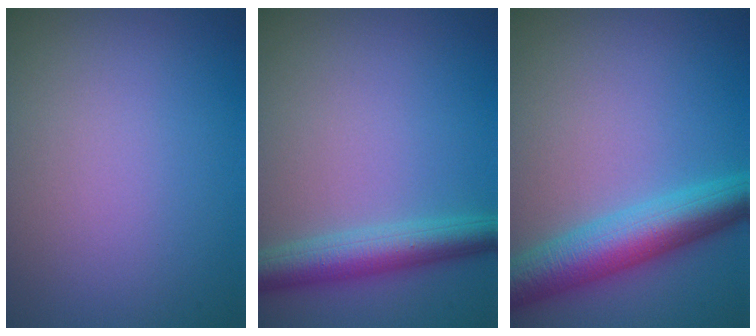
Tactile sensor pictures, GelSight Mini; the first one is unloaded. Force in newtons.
{"total": 4.3, "press": 4.3, "slide": 0.1}
{"total": 6.5, "press": 6.5, "slide": 0.1}